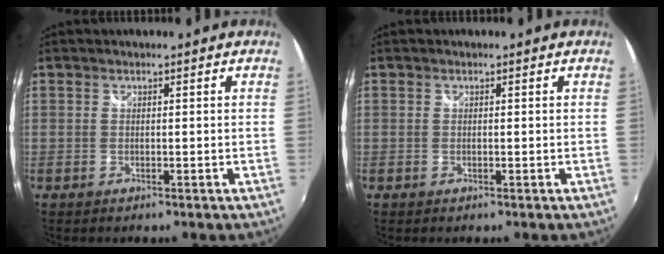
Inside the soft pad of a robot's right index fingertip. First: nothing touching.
{"total": 0.0}